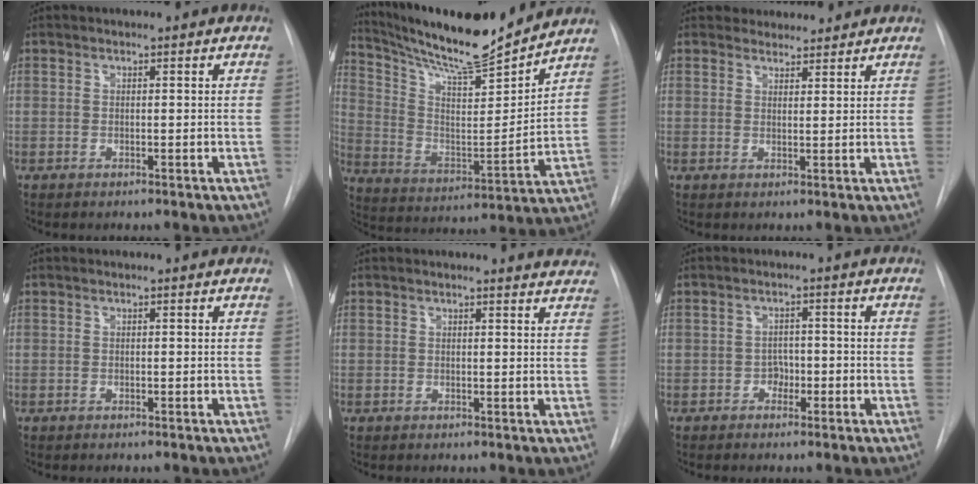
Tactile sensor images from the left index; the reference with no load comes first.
{"total": 17.8, "force": [16.5, 1.0, 6.6], "torque": [-0.128, -0.022, 0.274]}
{"total": 4.8, "force": [4.5, 1.6, 0.1], "torque": [0.006, 0.014, 0.062]}
{"total": 0.0}
{"total": 5.9, "force": [5.8, 0.5, 0.6], "torque": [0.004, -0.019, 0.037]}
{"total": 2.0, "force": [-0.9, 1.5, 0.9], "torque": [-0.007, 0.008, -0.015]}